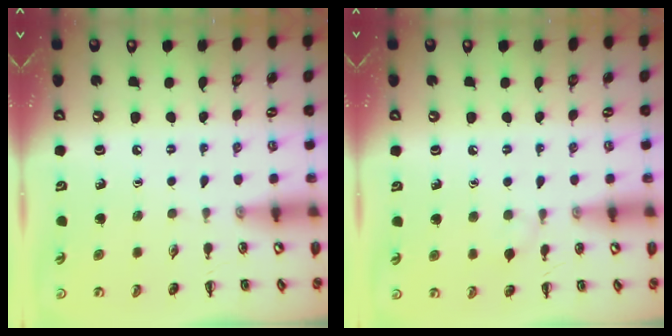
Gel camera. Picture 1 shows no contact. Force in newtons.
{"total": 4.4, "press": 4.1, "slide": 1.6}